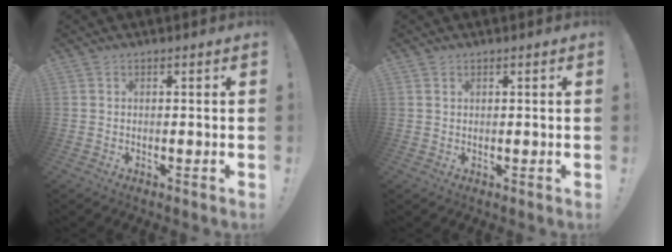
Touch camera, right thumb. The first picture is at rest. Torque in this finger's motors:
{"motor_torque": [0.12, 0.01, -0.17, 0.09, 0.11]}